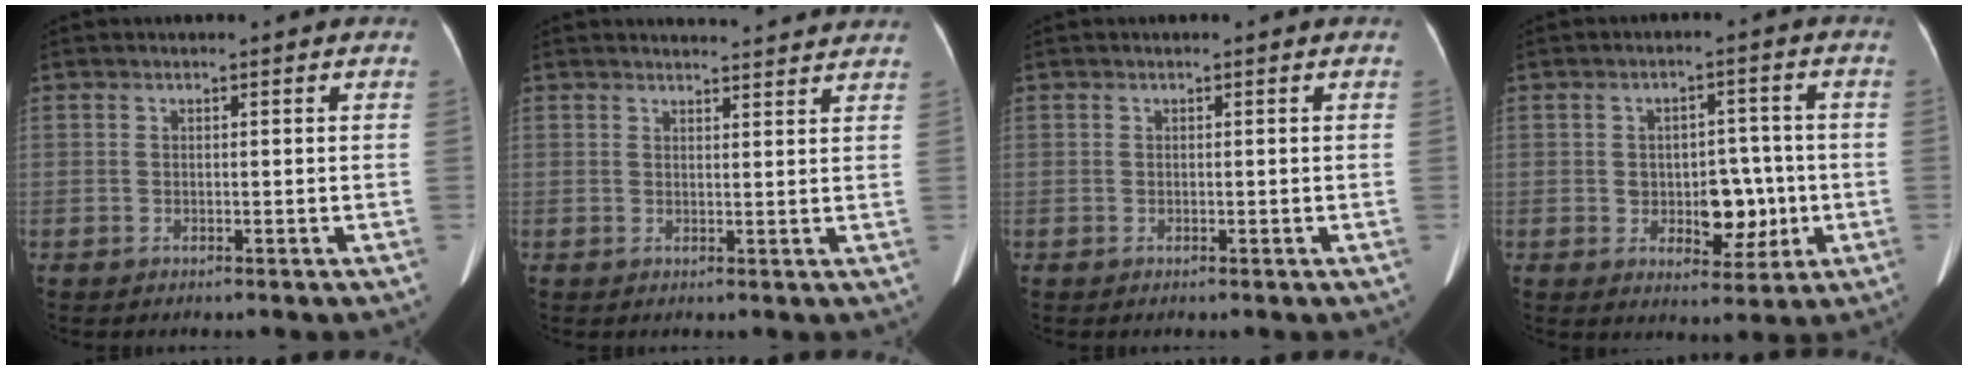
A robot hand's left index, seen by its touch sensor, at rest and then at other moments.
{"total": 7.2, "force": [7.0, 0.4, 1.4], "torque": [-0.016, 0.012, 0.070]}
{"total": 0.0}
{"total": 6.8, "force": [-1.0, 4.2, 5.2], "torque": [-0.067, 0.011, -0.008]}